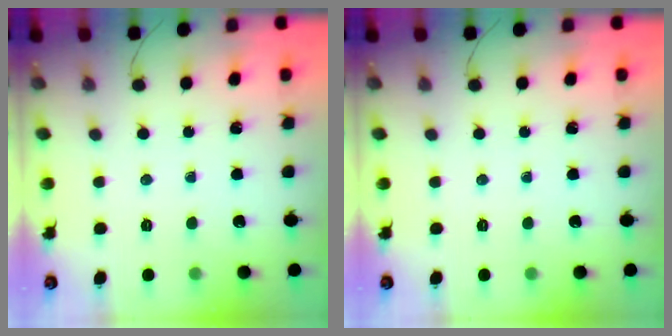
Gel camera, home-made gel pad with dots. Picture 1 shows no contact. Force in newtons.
{"total": 0.0}